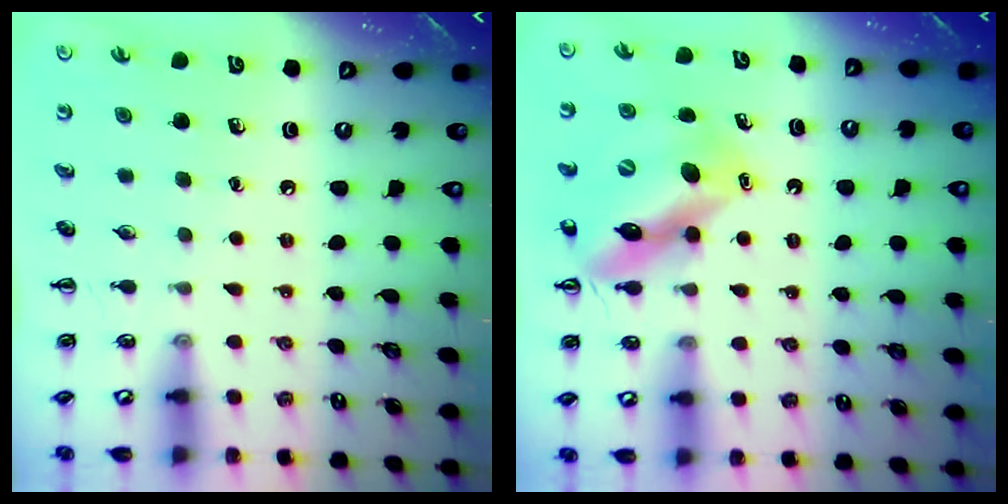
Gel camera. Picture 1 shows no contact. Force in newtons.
{"total": 12.6, "press": 12.1, "slide": 3.5}